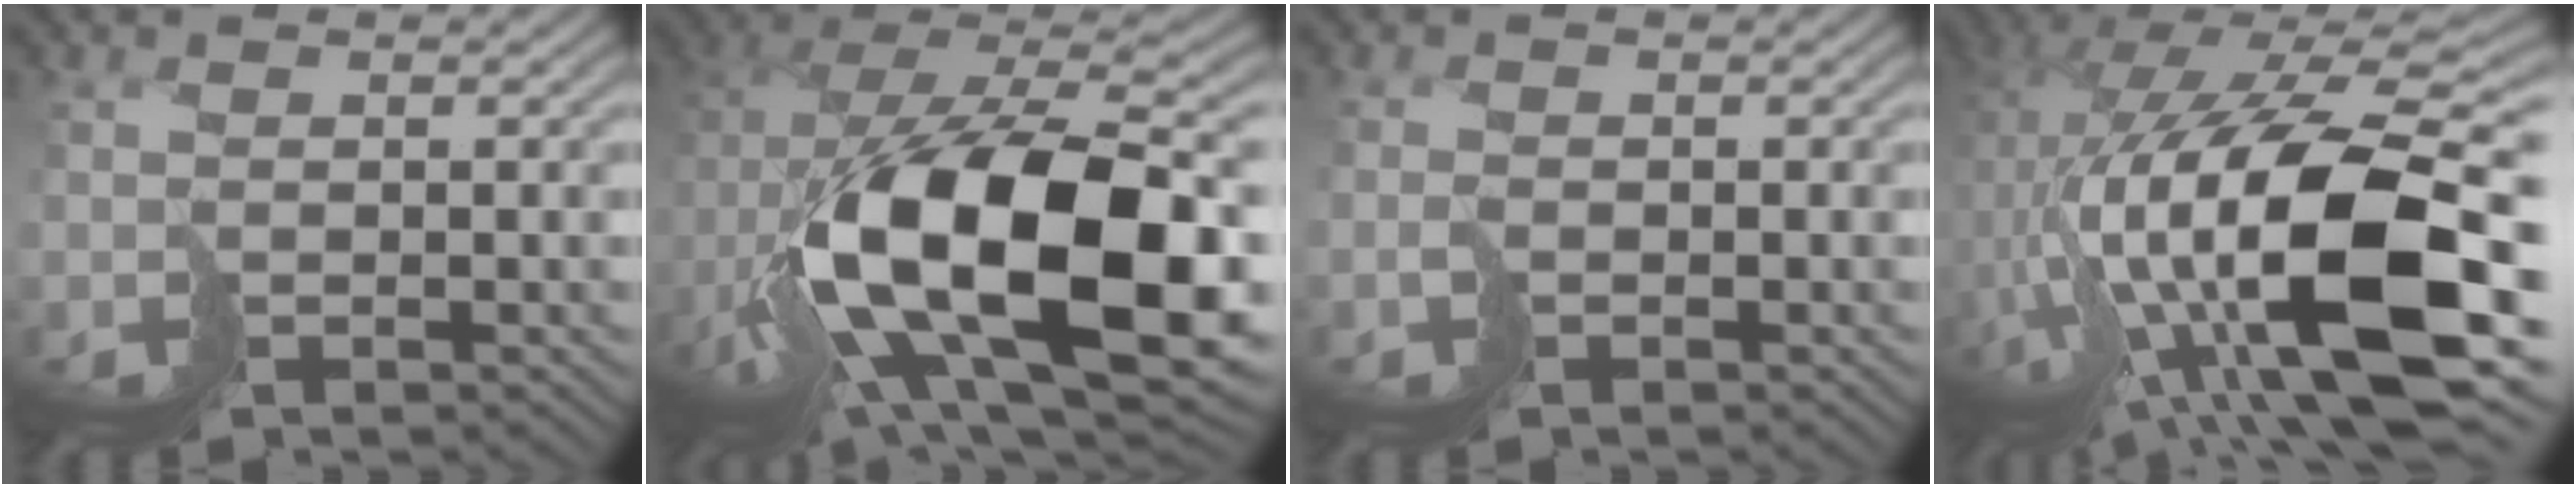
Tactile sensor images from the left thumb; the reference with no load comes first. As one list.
[{"total": 19.8, "force": [-1.7, 11.8, 15.8], "torque": [-0.327, -0.042, 0.006]}, {"total": 0.6, "force": [-0.4, 0.3, 0.3], "torque": [-0.006, -0.001, -0.008]}, {"total": 19.9, "force": [0.0, 8.8, 17.8], "torque": [-0.329, -0.006, 0.003]}]